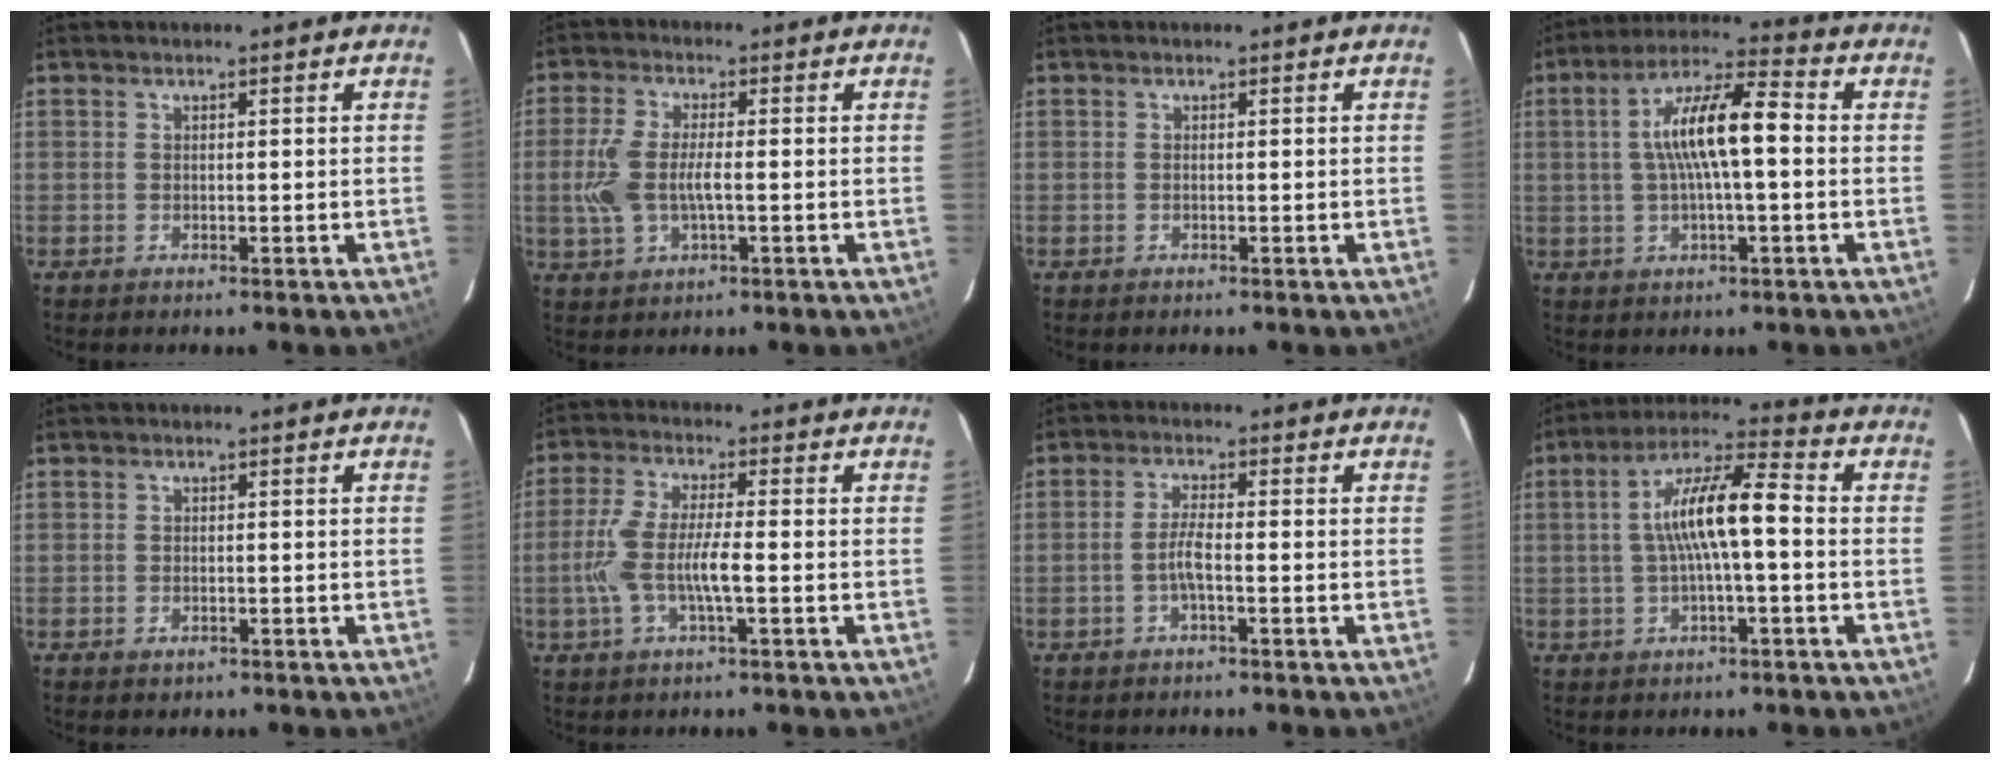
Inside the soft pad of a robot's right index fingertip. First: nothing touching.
{"total": 7.8, "force": [-0.9, 3.3, 7.0], "torque": [-0.151, 0.000, -0.016]}
{"total": 0.0}
{"total": 11.6, "force": [0.3, 2.5, 11.3], "torque": [-0.204, 0.020, 0.004]}
{"total": 1.3, "force": [-0.6, 1.0, 0.4], "torque": [-0.007, -0.002, -0.006]}
{"total": 9.0, "force": [-1.9, 1.5, 8.6], "torque": [-0.182, -0.002, -0.035]}
{"total": 3.2, "force": [-1.2, 0.3, 2.9], "torque": [-0.061, 0.003, -0.024]}
{"total": 10.9, "force": [-0.5, 2.0, 10.7], "torque": [-0.195, 0.023, -0.008]}